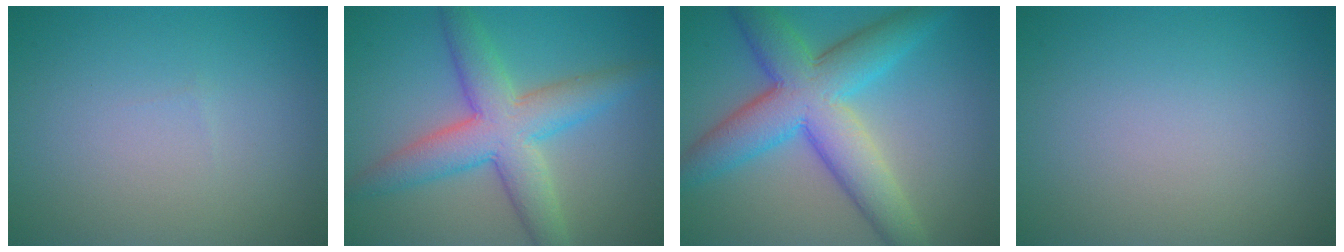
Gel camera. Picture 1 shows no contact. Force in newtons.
{"total": 6.9, "press": 6.9, "slide": 0.1}
{"total": 9.0, "press": 9.0, "slide": 0.0}
{"total": 0.0}